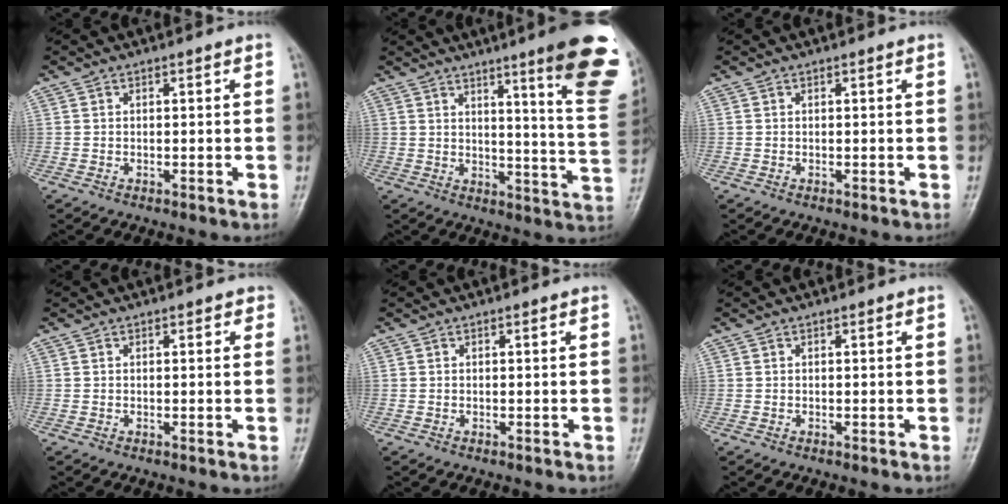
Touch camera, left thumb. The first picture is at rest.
{"total": 18.5, "force": [10.4, 2.0, 15.1], "torque": [-0.160, -0.060, 0.127]}
{"total": 0.0}
{"total": 1.1, "force": [0.5, 0.7, 0.6], "torque": [0.006, 0.001, 0.000]}
{"total": 0.0}
{"total": 0.0}